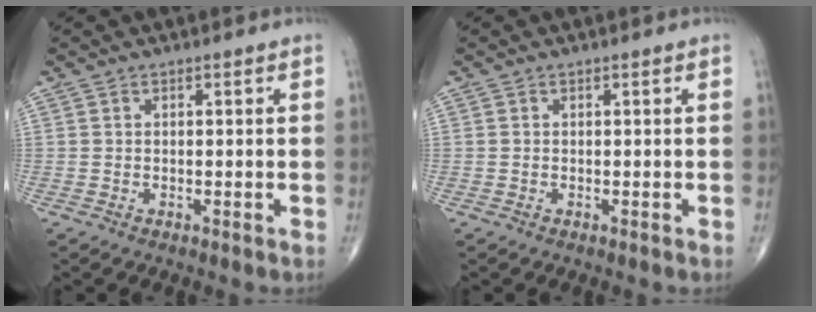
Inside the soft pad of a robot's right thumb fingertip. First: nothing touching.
{"total": 0.0}